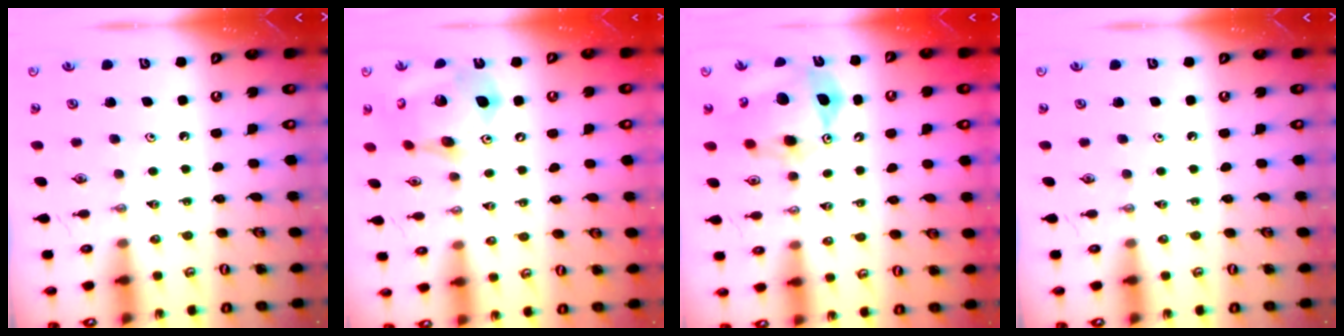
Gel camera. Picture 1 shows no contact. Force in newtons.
{"total": 17.9, "press": 17.6, "slide": 3.2}
{"total": 13.9, "press": 13.8, "slide": 1.6}
{"total": 0.0}